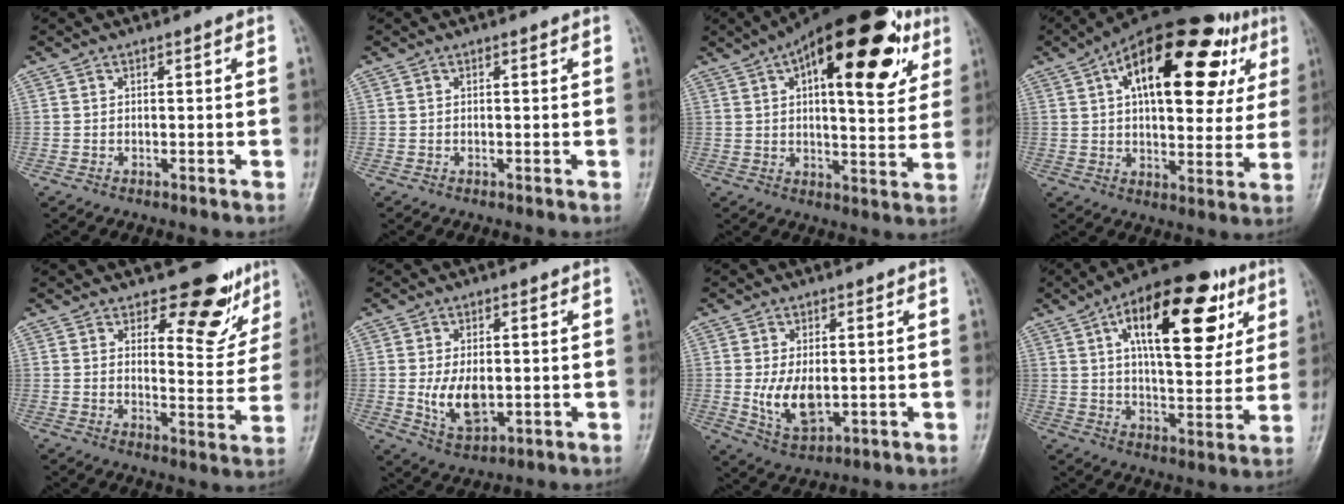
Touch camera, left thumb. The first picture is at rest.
{"total": 0.0}
{"total": 25.4, "force": [11.0, 10.2, 20.6], "torque": [-0.274, -0.003, 0.157]}
{"total": 27.3, "force": [10.4, 13.0, 21.7], "torque": [-0.284, 0.020, 0.147]}
{"total": 10.6, "force": [8.1, 5.0, 4.7], "torque": [-0.020, -0.065, 0.102]}
{"total": 7.3, "force": [-0.3, 4.2, 5.9], "torque": [-0.098, -0.014, 0.006]}
{"total": 7.4, "force": [-0.2, 4.2, 6.1], "torque": [-0.103, -0.017, 0.007]}
{"total": 23.0, "force": [9.2, 10.4, 18.3], "torque": [-0.242, -0.010, 0.137]}